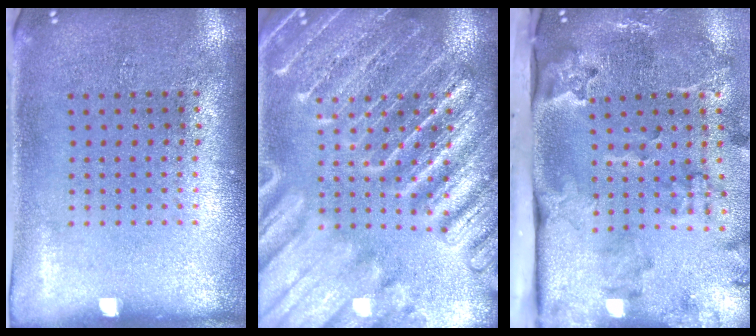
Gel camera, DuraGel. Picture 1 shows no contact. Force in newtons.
{"total": 6.3, "press": 6.2, "slide": 0.9}
{"total": 3.9, "press": 2.6, "slide": 2.9}